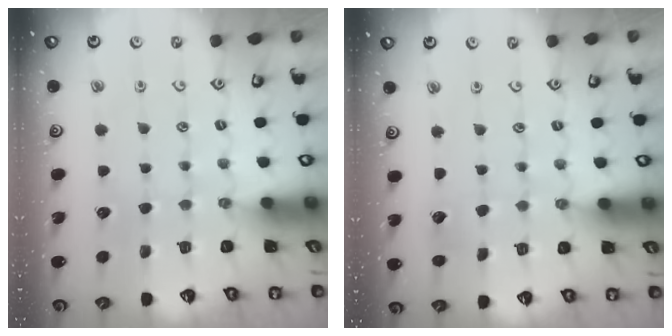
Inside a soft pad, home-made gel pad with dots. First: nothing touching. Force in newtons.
{"total": 2.0, "press": 2.0, "slide": 0.1}